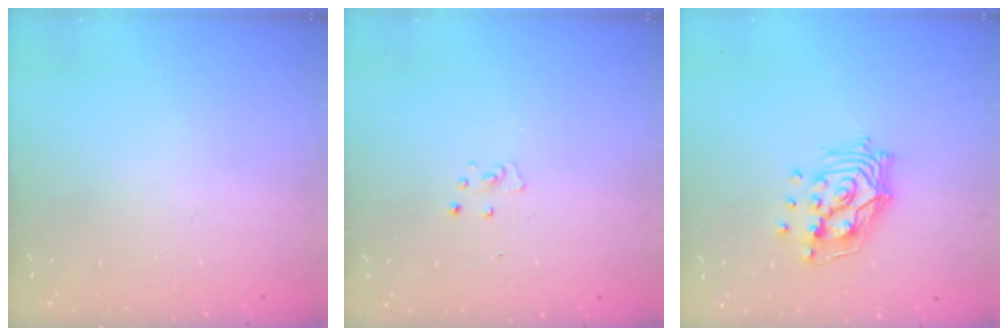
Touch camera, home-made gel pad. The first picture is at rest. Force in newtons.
{"total": 2.7, "press": 2.7, "slide": 0.3}
{"total": 12.3, "press": 12.2, "slide": 1.7}